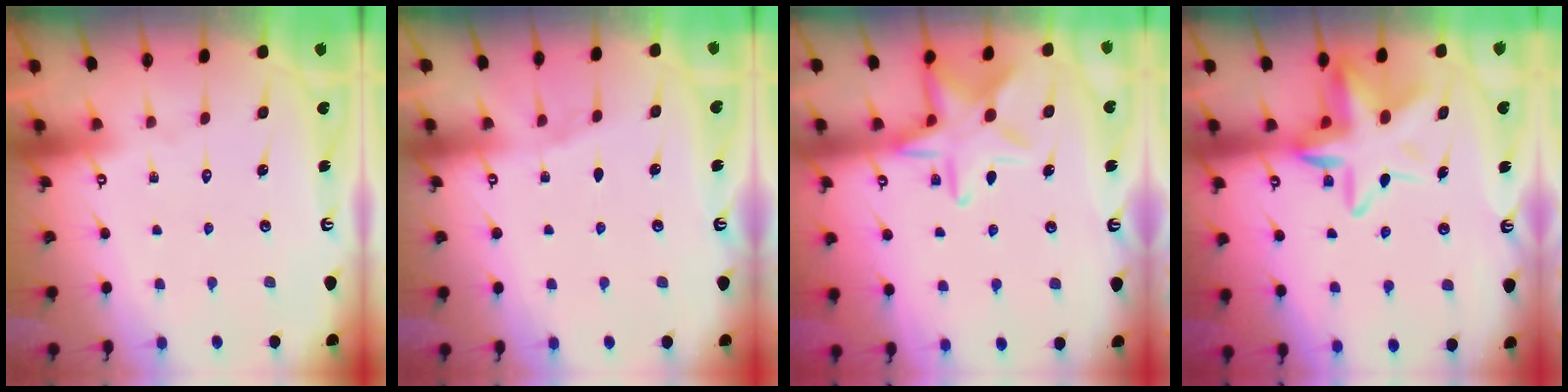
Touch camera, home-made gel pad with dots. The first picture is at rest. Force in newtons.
{"total": 2.8, "press": 2.7, "slide": 0.3}
{"total": 14.5, "press": 14.5, "slide": 0.9}
{"total": 13.7, "press": 13.5, "slide": 2.6}